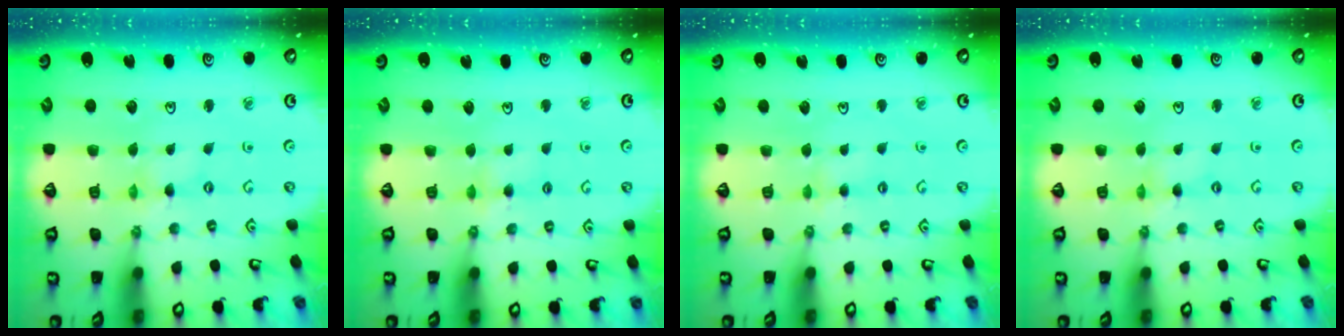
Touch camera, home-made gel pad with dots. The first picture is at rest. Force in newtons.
{"total": 5.0, "press": 5.0, "slide": 0.6}
{"total": 2.3, "press": 2.3, "slide": 0.3}
{"total": 0.0}